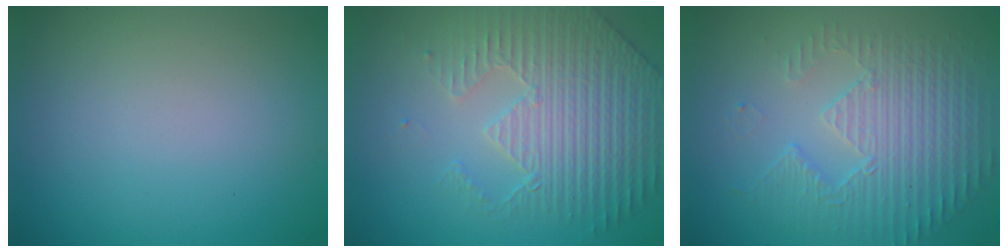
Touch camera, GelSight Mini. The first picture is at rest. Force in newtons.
{"total": 4.2, "press": 4.1, "slide": 1.0}
{"total": 4.3, "press": 3.4, "slide": 2.6}